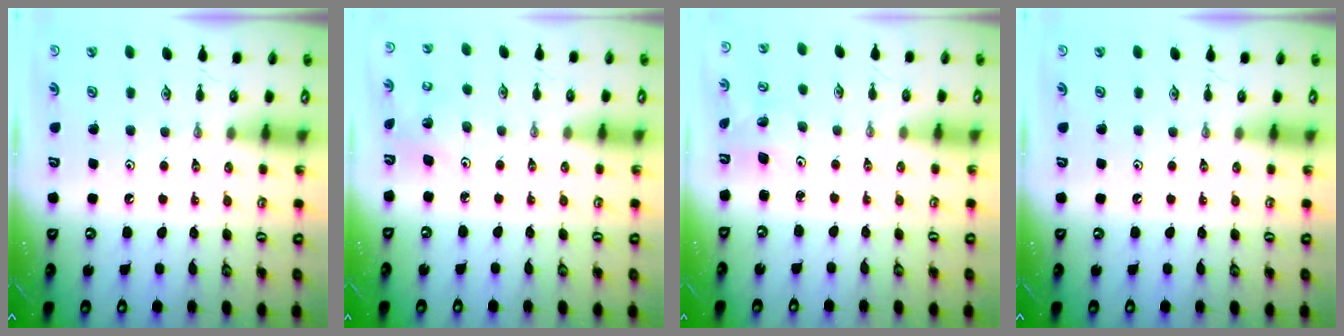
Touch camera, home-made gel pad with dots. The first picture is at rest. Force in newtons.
{"total": 4.0, "press": 4.0, "slide": 0.2}
{"total": 2.5, "press": 2.5, "slide": 0.1}
{"total": 0.0}